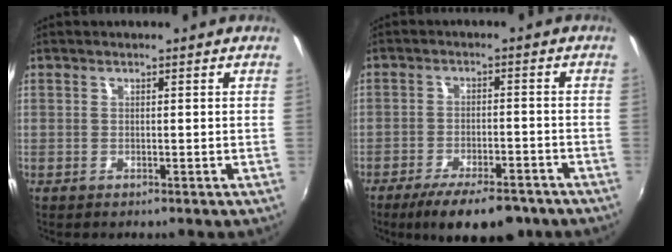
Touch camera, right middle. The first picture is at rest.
{"total": 12.5, "force": [-9.3, 4.0, 7.3], "torque": [-0.147, -0.024, -0.141]}